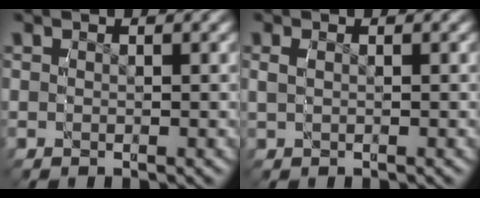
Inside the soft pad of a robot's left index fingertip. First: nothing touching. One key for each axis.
{"total": 0.7, "fx": 0.1, "fy": 0.4, "fz": 0.5, "tx": -0.013, "ty": 0.000, "tz": 0.005}